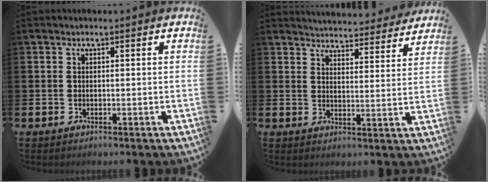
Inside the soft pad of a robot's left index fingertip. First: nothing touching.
{"total": 5.0, "force": [5.0, 0.5, -0.1], "torque": [-0.005, -0.043, 0.087]}